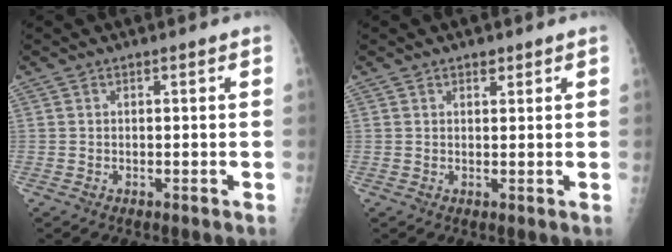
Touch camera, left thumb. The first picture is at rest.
{"total": 1.5, "force": [1.1, 0.8, 0.7], "torque": [-0.002, -0.006, 0.015]}